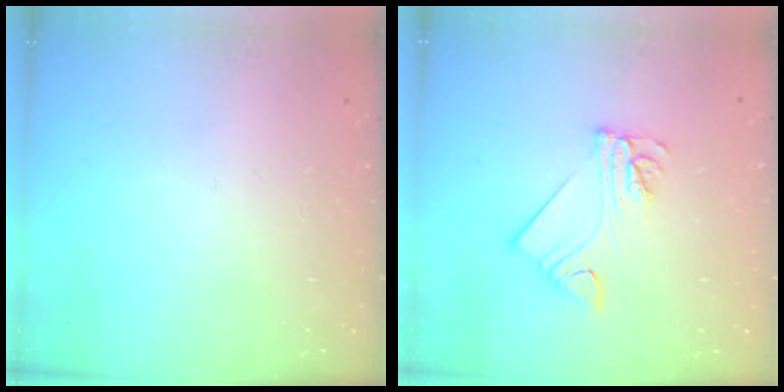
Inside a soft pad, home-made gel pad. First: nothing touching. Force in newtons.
{"total": 7.9, "press": 7.9, "slide": 0.8}